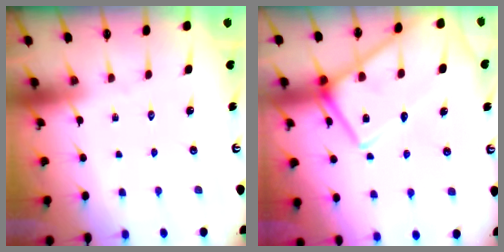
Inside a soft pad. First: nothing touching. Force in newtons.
{"total": 16.2, "press": 16.2, "slide": 1.4}